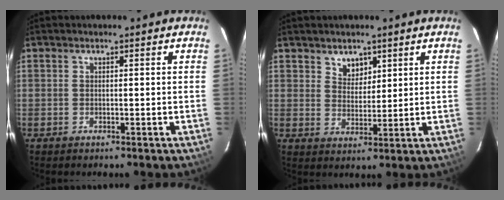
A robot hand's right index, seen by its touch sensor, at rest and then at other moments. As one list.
[{"total": 4.1, "force": [2.6, 2.7, 1.5], "torque": [-0.018, 0.001, 0.048]}]